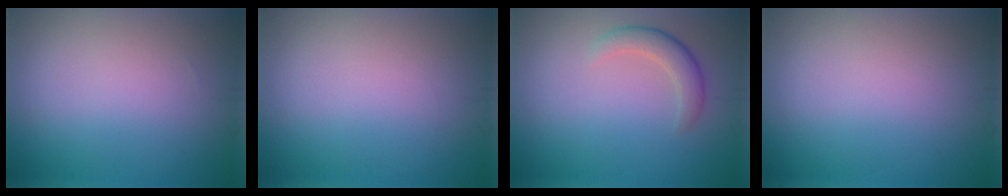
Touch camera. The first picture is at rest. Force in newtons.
{"total": 0.0}
{"total": 2.5, "press": 2.5, "slide": 0.1}
{"total": 0.0}